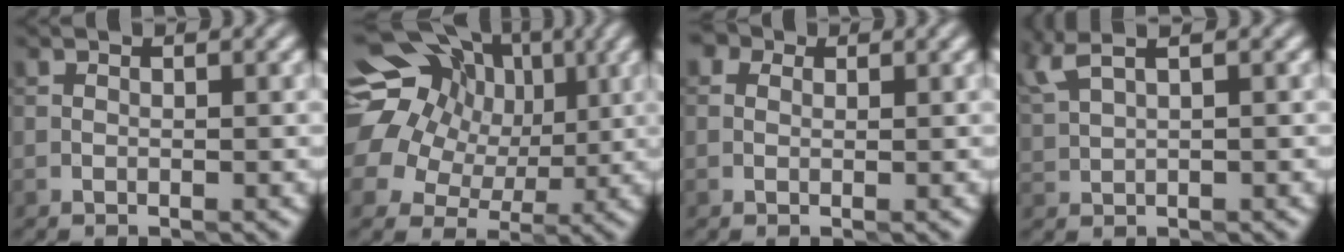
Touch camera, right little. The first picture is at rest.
{"total": 17.5, "force": [5.3, 14.4, 8.4], "torque": [-0.187, 0.048, 0.068]}
{"total": 3.5, "force": [1.8, 2.5, 1.8], "torque": [-0.009, 0.028, -0.019]}
{"total": 3.4, "force": [2.4, 1.0, 2.2], "torque": [-0.048, 0.023, 0.042]}